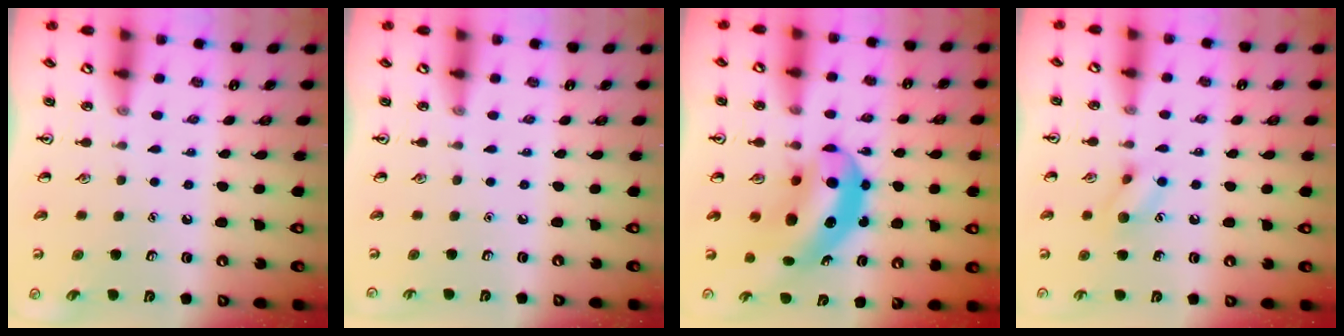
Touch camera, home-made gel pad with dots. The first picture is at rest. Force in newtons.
{"total": 0.0}
{"total": 12.3, "press": 11.6, "slide": 3.9}
{"total": 7.8, "press": 7.8, "slide": 0.5}